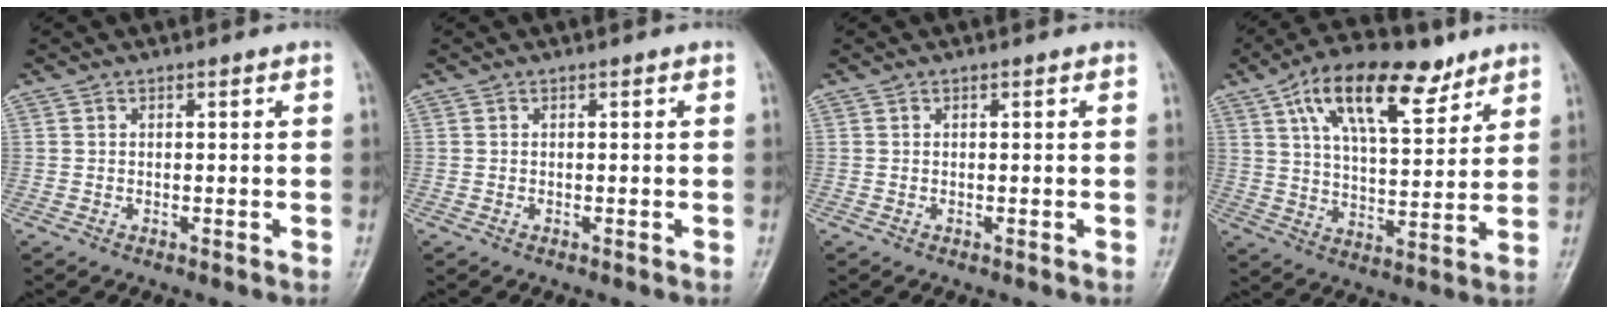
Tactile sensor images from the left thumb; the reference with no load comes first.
{"total": 0.0}
{"total": 0.0}
{"total": 17.0, "force": [9.3, 7.7, 12.0], "torque": [-0.165, -0.026, 0.157]}